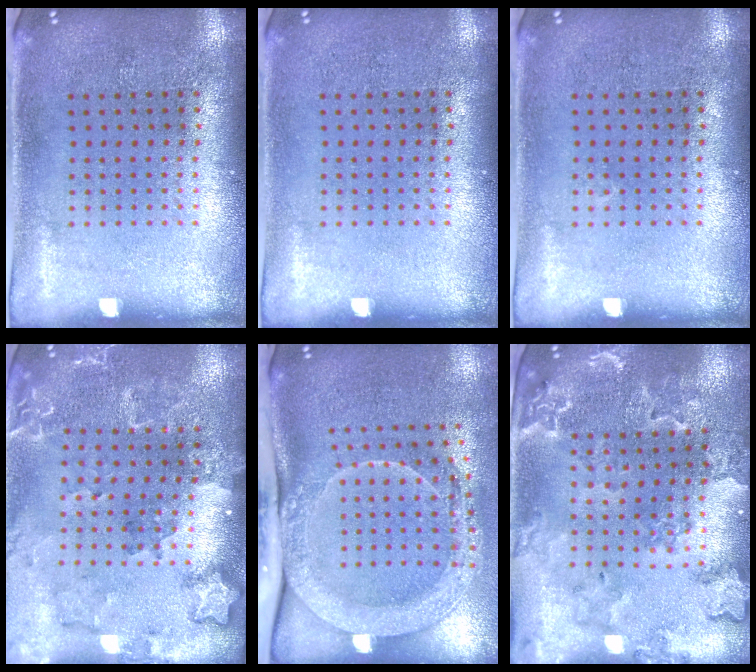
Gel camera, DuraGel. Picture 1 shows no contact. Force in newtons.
{"total": 0.0}
{"total": 0.0}
{"total": 1.8, "press": 1.7, "slide": 0.4}
{"total": 2.1, "press": 2.0, "slide": 0.8}
{"total": 1.9, "press": 1.9, "slide": 0.3}